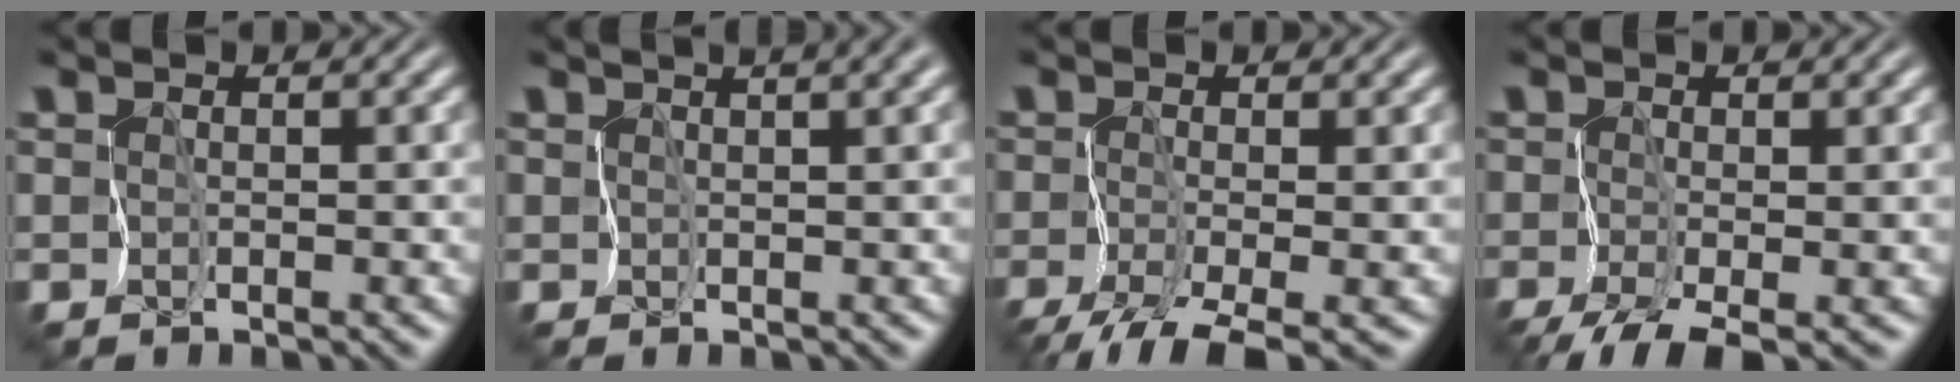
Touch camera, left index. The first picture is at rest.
{"total": 5.1, "force": [3.1, 1.5, 3.8], "torque": [-0.052, 0.026, 0.040]}
{"total": 4.2, "force": [-2.9, 0.6, 2.9], "torque": [-0.046, -0.004, -0.057]}
{"total": 3.5, "force": [-2.2, 0.9, 2.6], "torque": [-0.043, -0.003, -0.042]}